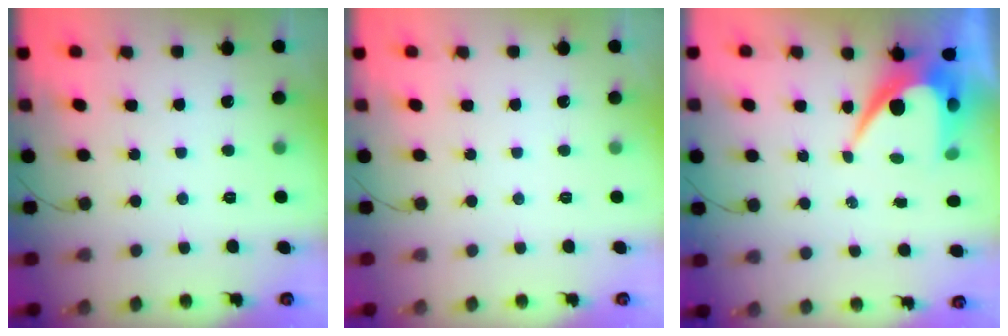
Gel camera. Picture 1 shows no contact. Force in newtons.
{"total": 0.0}
{"total": 9.9, "press": 9.9, "slide": 0.8}